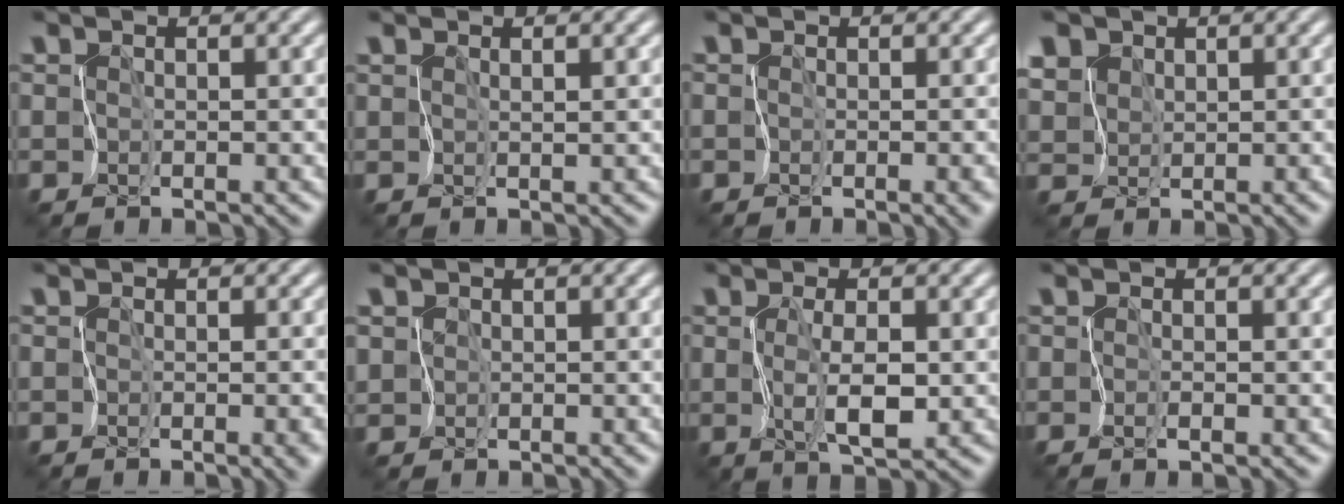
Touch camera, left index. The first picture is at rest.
{"total": 0.5, "force": [0.4, -0.3, 0.2], "torque": [-0.005, -0.001, 0.013]}
{"total": 1.9, "force": [-0.9, 1.0, 1.4], "torque": [-0.007, -0.009, -0.009]}
{"total": 4.9, "force": [2.9, 3.6, 1.8], "torque": [-0.067, 0.015, 0.046]}
{"total": 2.4, "force": [-1.1, 1.2, 1.7], "torque": [-0.005, -0.009, -0.009]}
{"total": 2.1, "force": [0.7, 1.9, 0.5], "torque": [-0.013, 0.016, -0.001]}
{"total": 2.7, "force": [-0.1, 0.8, 2.6], "torque": [-0.060, -0.005, 0.003]}
{"total": 0.6, "force": [-0.4, -0.2, 0.4], "torque": [-0.012, -0.002, -0.008]}